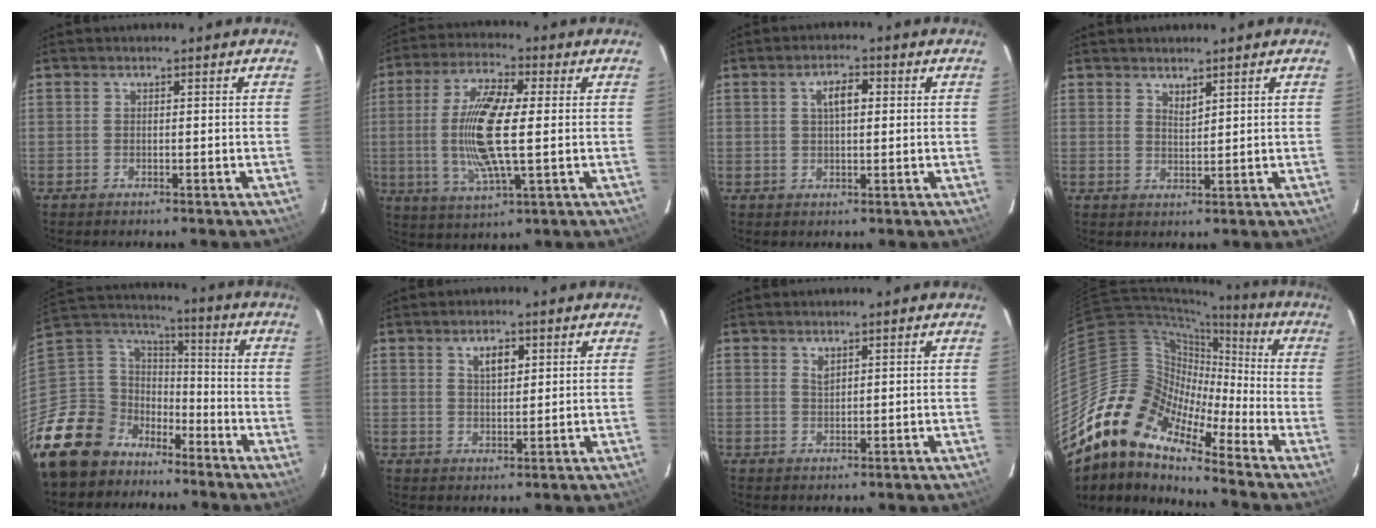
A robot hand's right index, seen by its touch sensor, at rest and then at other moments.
{"total": 14.2, "force": [0.1, 3.6, 13.8], "torque": [-0.277, 0.000, -0.003]}
{"total": 3.9, "force": [1.0, 1.8, 3.4], "torque": [-0.060, 0.011, 0.019]}
{"total": 1.9, "force": [1.7, 0.4, 0.8], "torque": [-0.014, -0.002, 0.030]}
{"total": 16.6, "force": [-12.3, 10.9, 3.0], "torque": [-0.108, 0.044, -0.222]}
{"total": 3.6, "force": [1.8, 1.7, 2.6], "torque": [-0.043, 0.005, 0.031]}
{"total": 1.3, "force": [1.0, 0.5, 0.7], "torque": [-0.011, 0.000, 0.020]}
{"total": 15.2, "force": [-11.9, 6.2, 7.3], "torque": [-0.115, 0.006, -0.253]}